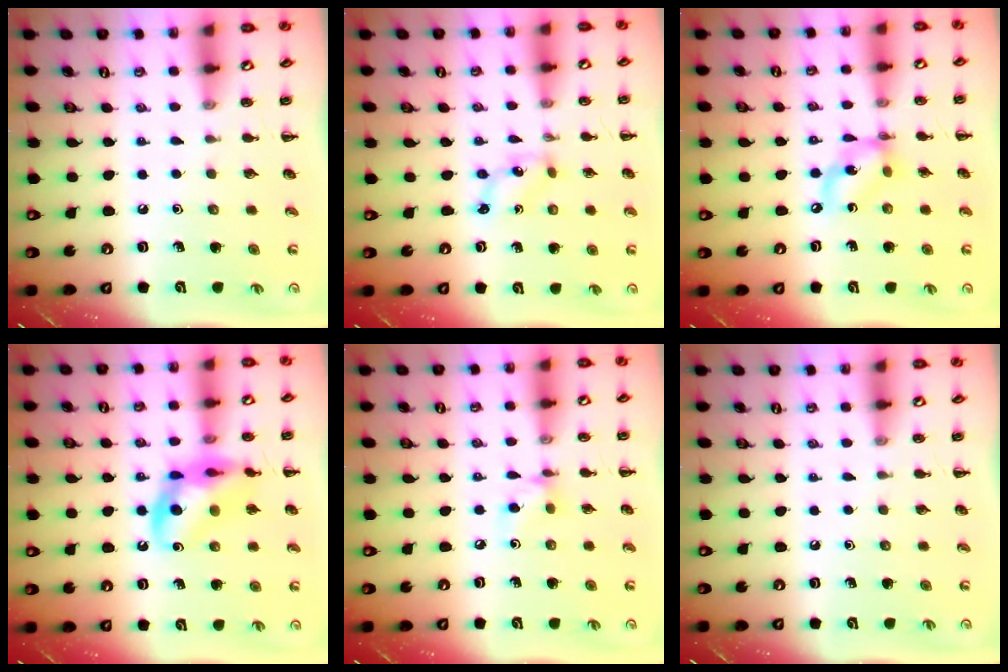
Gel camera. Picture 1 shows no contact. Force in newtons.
{"total": 1.4, "press": 1.3, "slide": 0.3}
{"total": 8.9, "press": 8.7, "slide": 2.2}
{"total": 13.4, "press": 13.2, "slide": 2.5}
{"total": 5.1, "press": 5.1, "slide": 0.5}
{"total": 0.0}